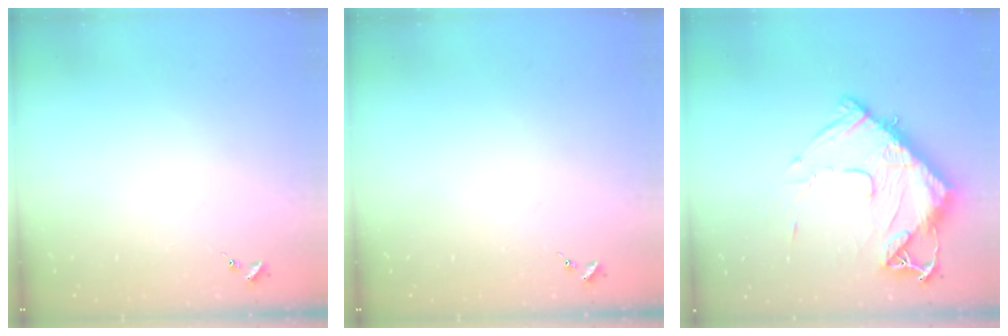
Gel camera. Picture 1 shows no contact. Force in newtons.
{"total": 0.0}
{"total": 14.4, "press": 14.3, "slide": 1.4}